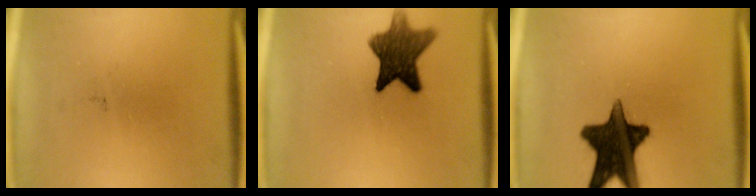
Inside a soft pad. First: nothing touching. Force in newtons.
{"total": 10.3}
{"total": 15.3}